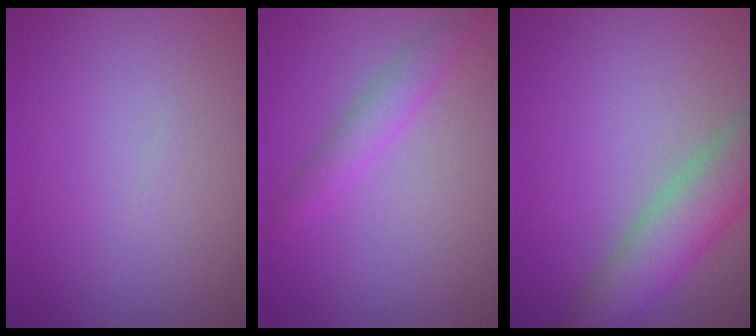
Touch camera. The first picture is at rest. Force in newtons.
{"total": 2.2, "press": 2.2, "slide": 0.1}
{"total": 5.8, "press": 5.8, "slide": 0.5}